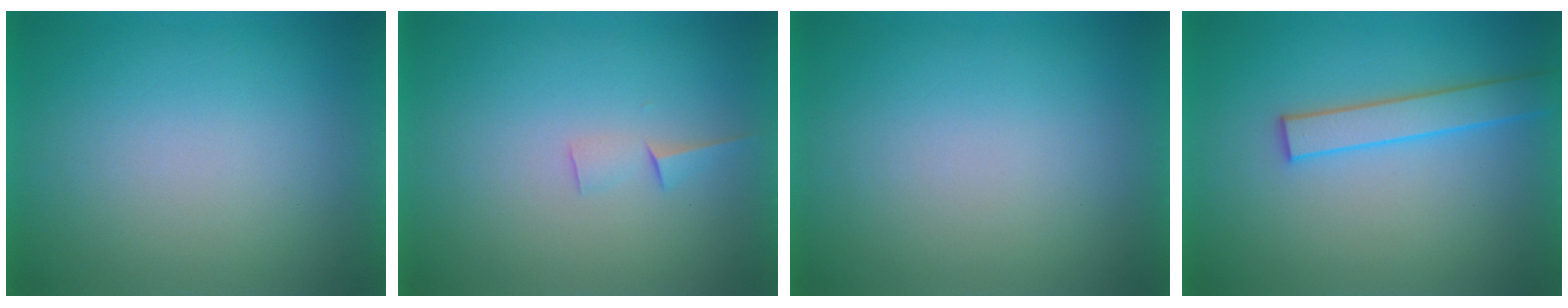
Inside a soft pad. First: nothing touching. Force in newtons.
{"total": 1.5}
{"total": 1.2}
{"total": 3.6}